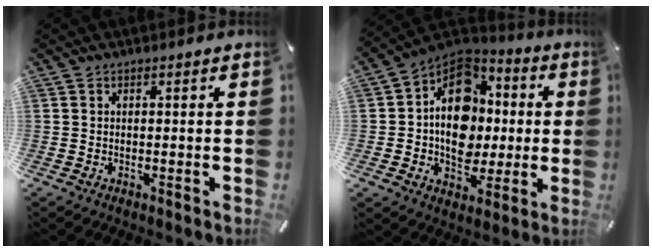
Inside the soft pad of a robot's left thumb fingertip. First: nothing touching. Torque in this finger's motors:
{"motor_torque": [2.47, 2.54, 0.92, -0.63, 0.58]}